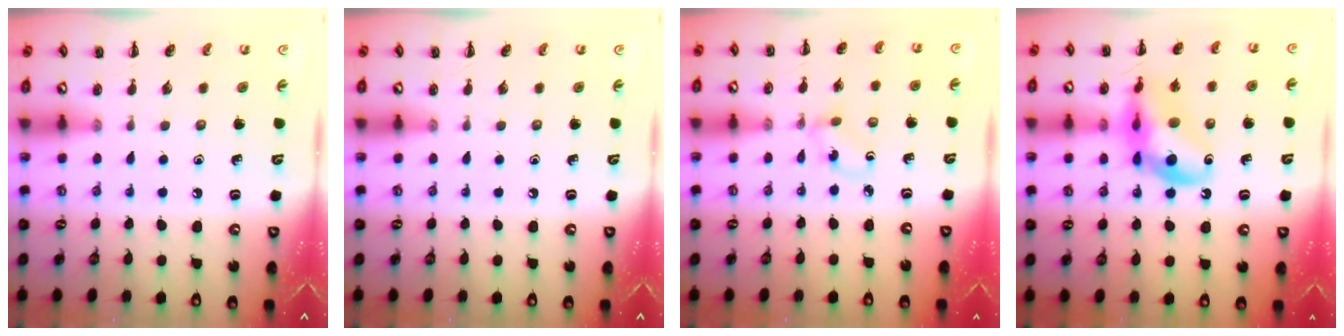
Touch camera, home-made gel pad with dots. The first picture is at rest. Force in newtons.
{"total": 0.0}
{"total": 1.3, "press": 1.0, "slide": 0.7}
{"total": 14.1, "press": 13.9, "slide": 2.7}